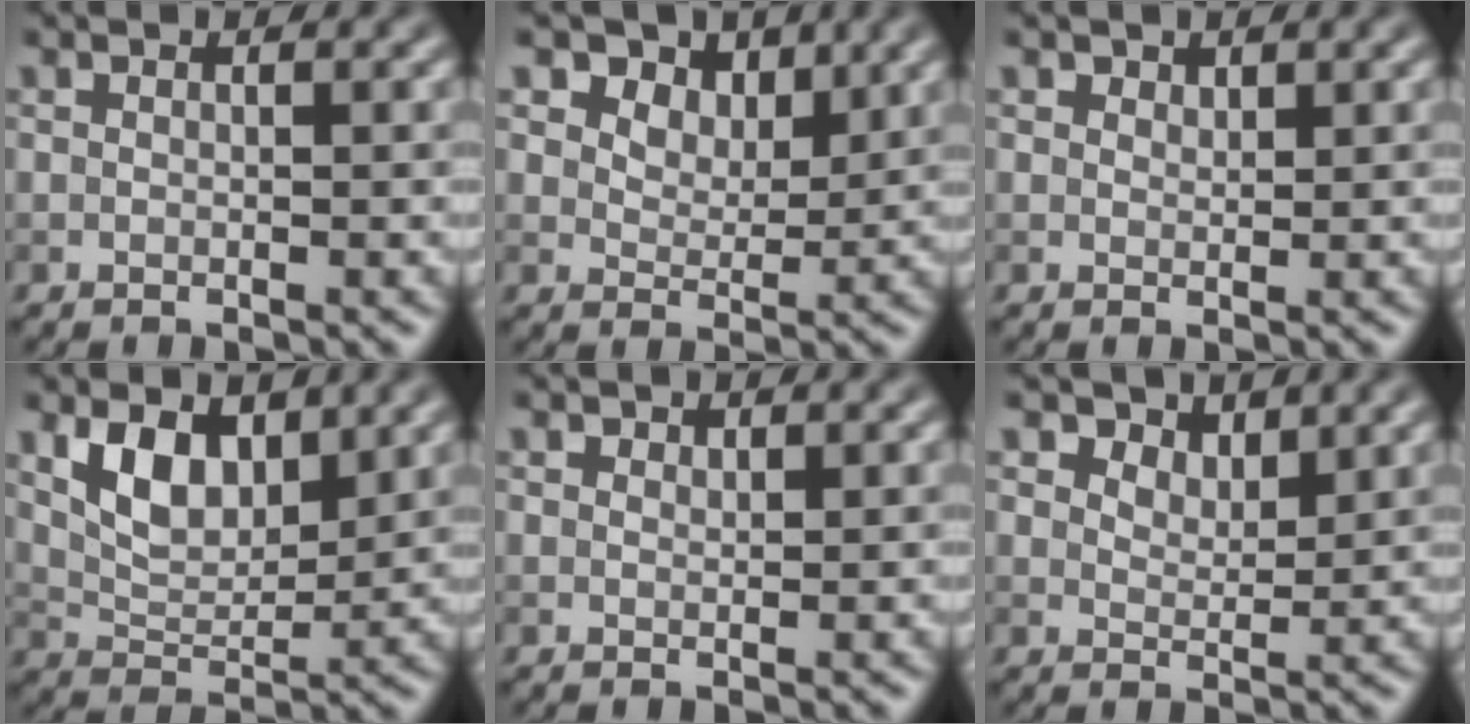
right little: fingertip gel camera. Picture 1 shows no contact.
{"total": 7.3, "force": [4.7, 4.6, 3.3], "torque": [-0.073, -0.003, 0.082]}
{"total": 1.0, "force": [0.8, 0.5, 0.2], "torque": [-0.002, -0.003, 0.012]}
{"total": 4.7, "force": [2.4, 2.6, 3.1], "torque": [-0.066, -0.007, 0.045]}
{"total": 0.8, "force": [0.6, 0.4, 0.2], "torque": [-0.002, -0.003, 0.010]}
{"total": 3.8, "force": [3.1, 1.8, 1.2], "torque": [-0.035, -0.014, 0.055]}